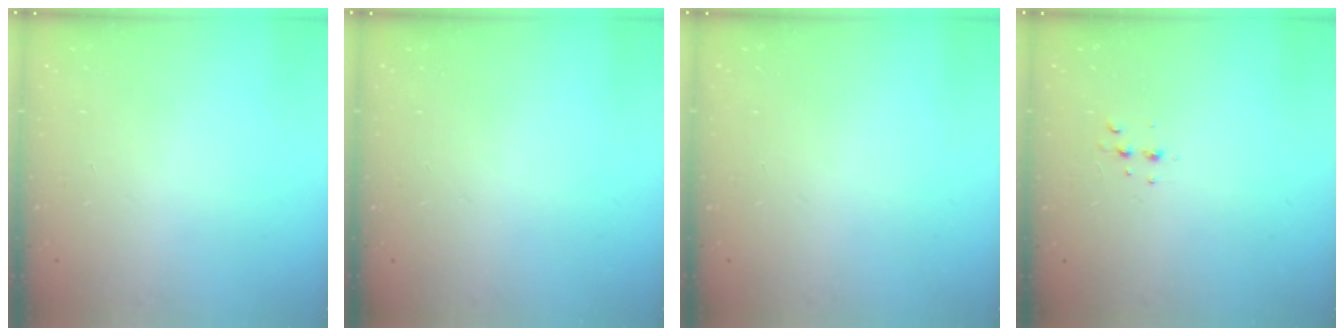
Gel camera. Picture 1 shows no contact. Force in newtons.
{"total": 0.0}
{"total": 0.0}
{"total": 3.5, "press": 3.4, "slide": 0.5}